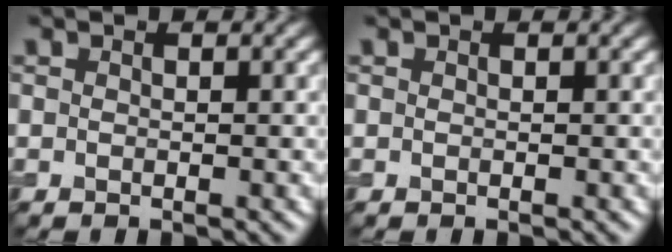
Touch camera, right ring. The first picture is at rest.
{"total": 0.0}